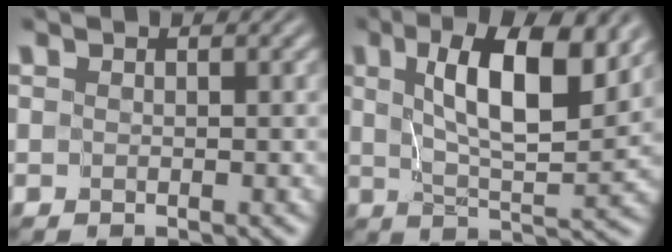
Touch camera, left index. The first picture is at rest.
{"total": 9.2, "force": [2.8, 3.2, 8.1], "torque": [-0.132, -0.001, 0.049]}